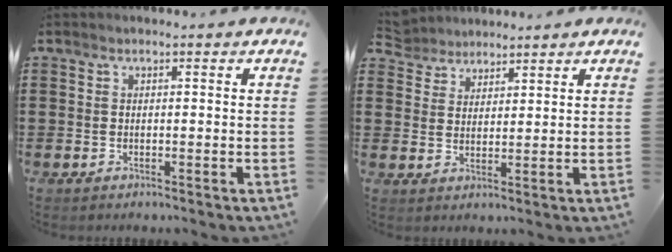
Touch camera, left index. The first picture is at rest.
{"total": 4.2, "force": [4.0, 1.5, -0.1], "torque": [-0.018, -0.006, 0.074]}